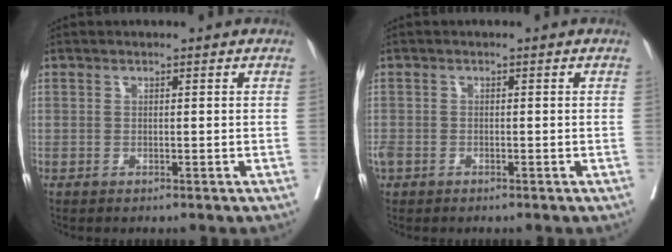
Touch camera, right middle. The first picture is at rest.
{"total": 2.1, "force": [-1.2, 1.4, 1.0], "torque": [-0.029, -0.003, -0.022]}